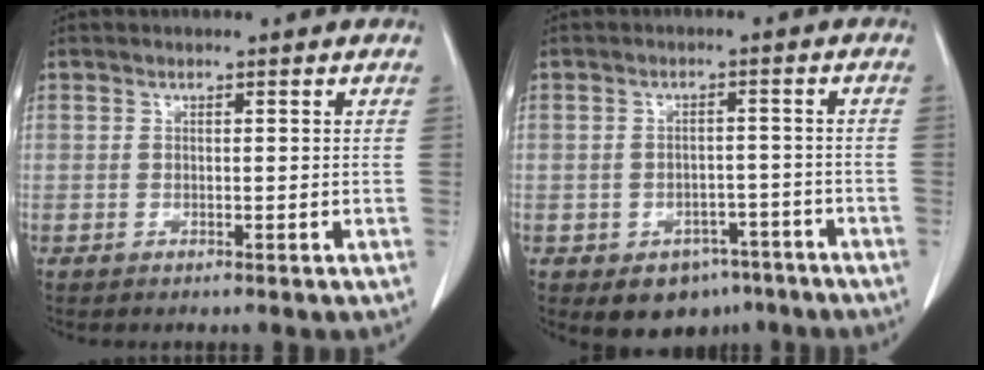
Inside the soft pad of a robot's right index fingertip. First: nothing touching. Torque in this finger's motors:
{"motor_torque": [0.09, -0.08, -0.06, -0.03]}